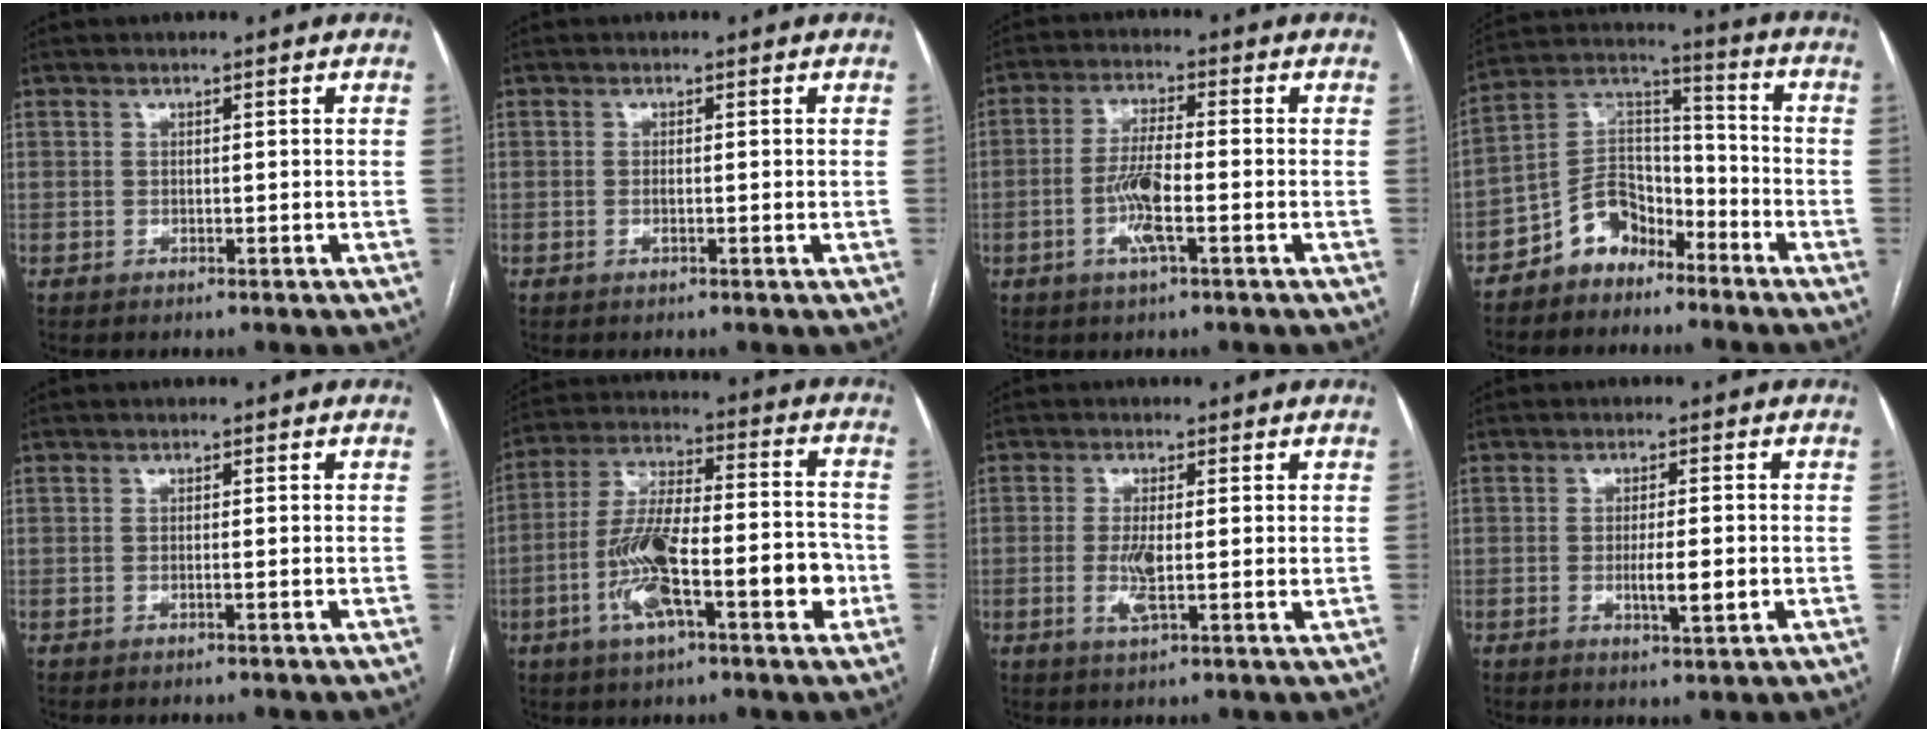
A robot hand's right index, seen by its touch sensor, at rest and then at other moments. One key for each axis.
{"total": 1.0, "fx": -0.2, "fy": 0.2, "fz": 0.9, "tx": -0.018, "ty": -0.001, "tz": -0.003}
{"total": 6.7, "fx": -2.1, "fy": 0.7, "fz": 6.4, "tx": -0.129, "ty": -0.004, "tz": -0.042}
{"total": 9.2, "fx": -6.2, "fy": 5.7, "fz": 3.5, "tx": -0.073, "ty": 0.039, "tz": -0.118}
{"total": 0.5, "fx": -0.2, "fy": -0.1, "fz": 0.5, "tx": -0.009, "ty": 0.001, "tz": -0.005}
{"total": 16.4, "fx": -5.1, "fy": 4.2, "fz": 15.0, "tx": -0.273, "ty": 0.021, "tz": -0.086}
{"total": 4.4, "fx": -0.3, "fy": 0.9, "fz": 4.3, "tx": -0.090, "ty": -0.008, "tz": -0.006}
{"total": 4.6, "fx": -0.9, "fy": 0.6, "fz": 4.4, "tx": -0.078, "ty": -0.006, "tz": -0.013}